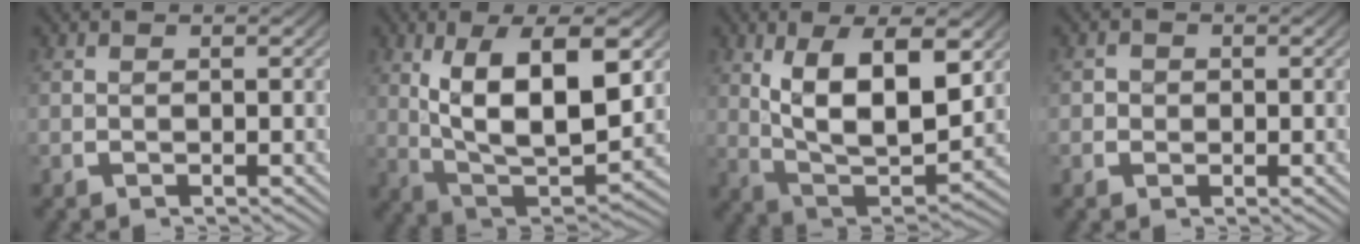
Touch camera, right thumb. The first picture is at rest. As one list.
[{"total": 13.4, "force": [-0.7, 7.6, 11.0], "torque": [-0.220, -0.050, 0.016]}, {"total": 12.0, "force": [-0.2, 6.9, 9.9], "torque": [-0.197, -0.043, 0.019]}, {"total": 1.2, "force": [-0.2, 1.1, 0.1], "torque": [0.001, -0.005, -0.007]}]